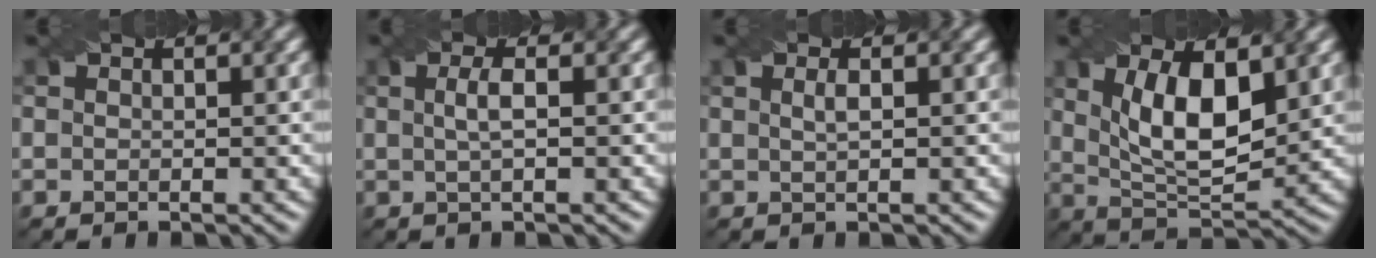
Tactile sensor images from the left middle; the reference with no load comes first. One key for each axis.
{"total": 1.8, "fx": -0.1, "fy": 0.4, "fz": 1.8, "tx": -0.033, "ty": 0.006, "tz": -0.002}
{"total": 1.0, "fx": 0.0, "fy": 0.2, "fz": 0.9, "tx": -0.015, "ty": 0.004, "tz": 0.001}
{"total": 7.7, "fx": 1.8, "fy": 3.3, "fz": 6.7, "tx": -0.125, "ty": 0.000, "tz": 0.034}